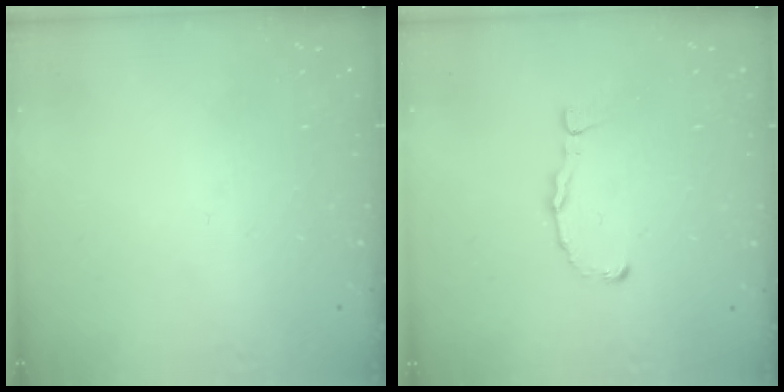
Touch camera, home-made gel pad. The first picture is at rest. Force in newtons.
{"total": 2.4, "press": 2.3, "slide": 0.4}